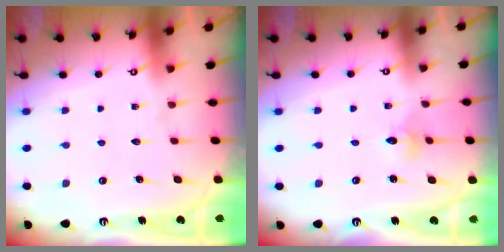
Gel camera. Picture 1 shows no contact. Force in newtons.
{"total": 2.4, "press": 2.4, "slide": 0.2}